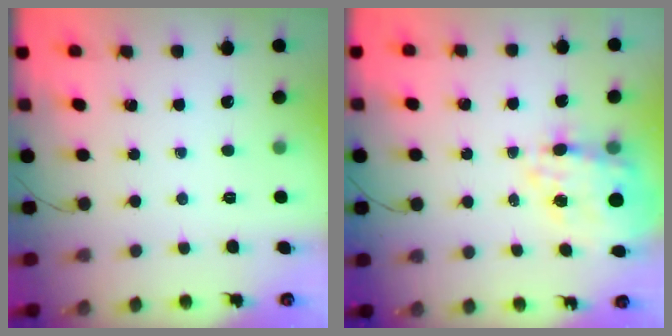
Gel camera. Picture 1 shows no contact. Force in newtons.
{"total": 13.1, "press": 12.6, "slide": 3.5}